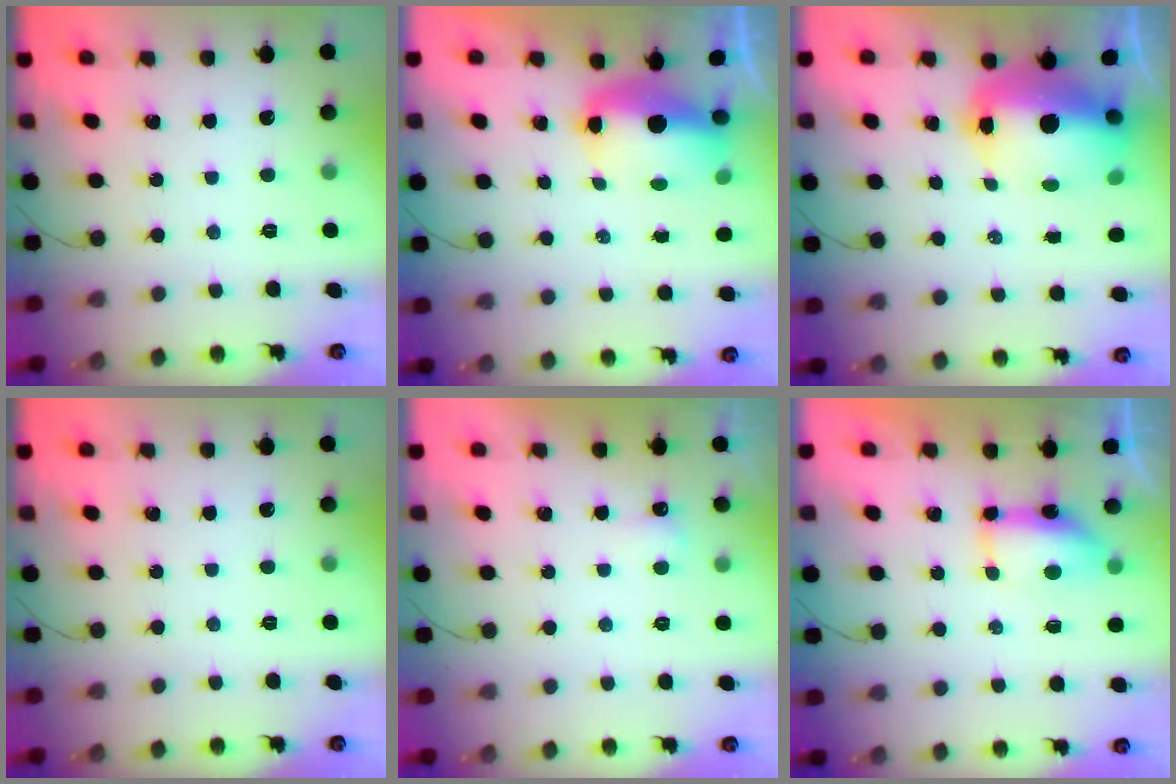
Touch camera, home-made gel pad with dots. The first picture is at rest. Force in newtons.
{"total": 8.6, "press": 8.4, "slide": 1.6}
{"total": 14.9, "press": 14.4, "slide": 3.8}
{"total": 0.0}
{"total": 3.4, "press": 2.4, "slide": 2.5}
{"total": 11.2, "press": 8.8, "slide": 6.9}